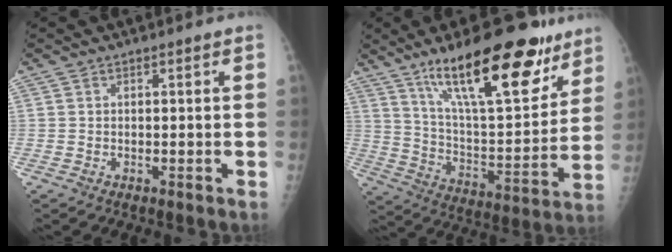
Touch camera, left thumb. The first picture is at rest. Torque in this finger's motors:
{"motor_torque": [0.90, 0.23, 1.42, -1.35, 0.12]}